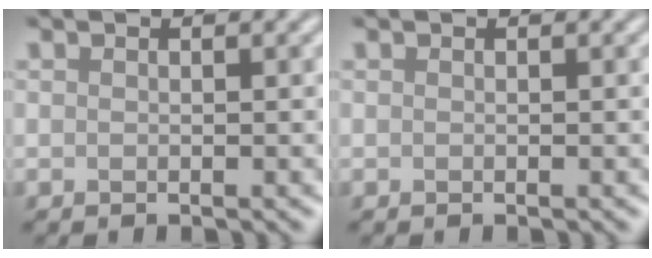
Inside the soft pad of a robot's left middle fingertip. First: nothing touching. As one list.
[{"total": 0.0}]